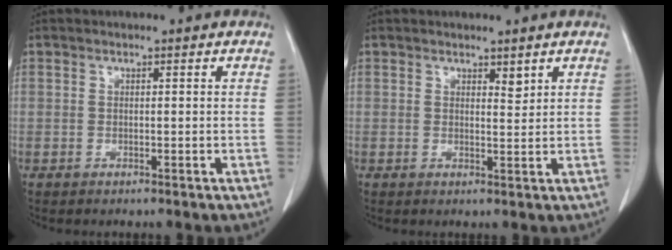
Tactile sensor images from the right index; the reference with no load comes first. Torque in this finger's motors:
{"motor_torque": [-0.07, 0.17, -0.02, -0.01]}